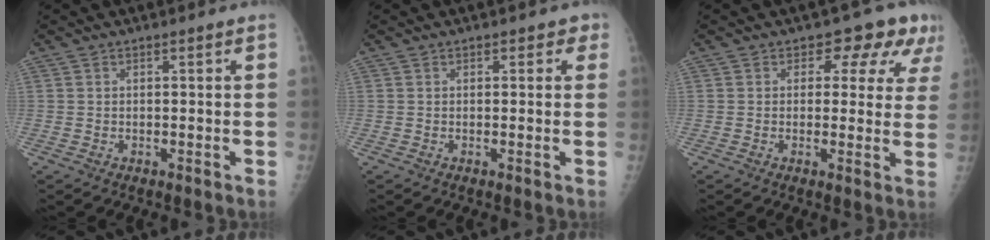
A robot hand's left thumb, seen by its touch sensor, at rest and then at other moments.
{"total": 1.9, "force": [1.0, 1.3, 0.9], "torque": [0.014, 0.001, 0.004]}
{"total": 8.6, "force": [5.1, 5.3, 4.4], "torque": [-0.008, -0.017, 0.041]}